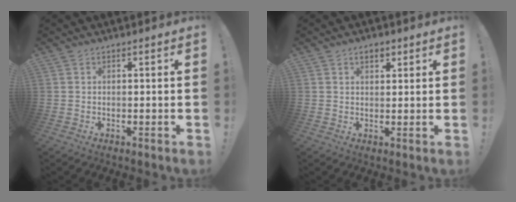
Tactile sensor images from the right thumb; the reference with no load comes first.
{"total": 3.1, "force": [1.7, 1.8, 1.9], "torque": [-0.026, -0.001, 0.027]}